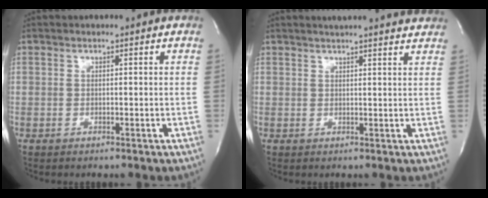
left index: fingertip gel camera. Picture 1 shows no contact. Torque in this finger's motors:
{"motor_torque": [0.02, -0.34, 0.20, 0.00]}